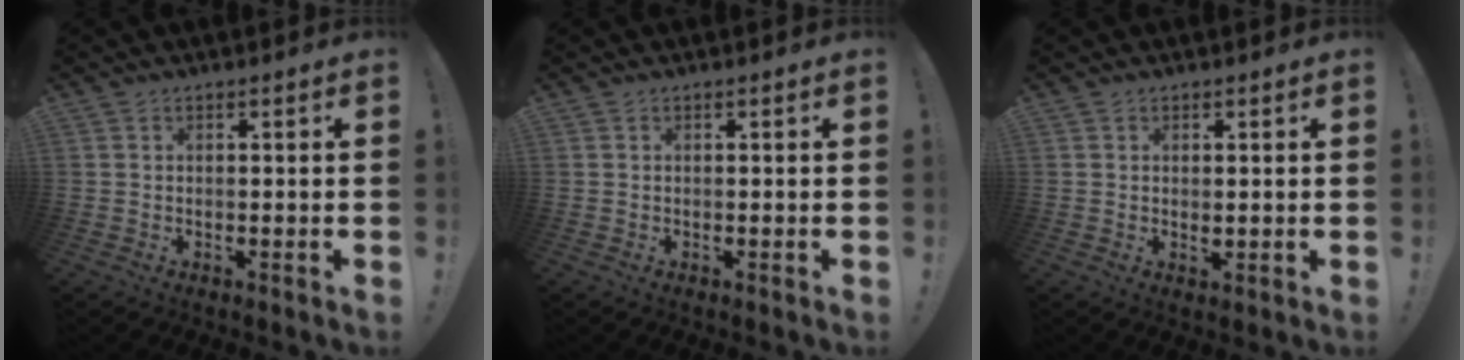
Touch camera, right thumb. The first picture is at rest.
{"total": 0.0}
{"total": 1.0, "force": [0.3, 0.5, 0.8], "torque": [-0.007, -0.004, 0.005]}